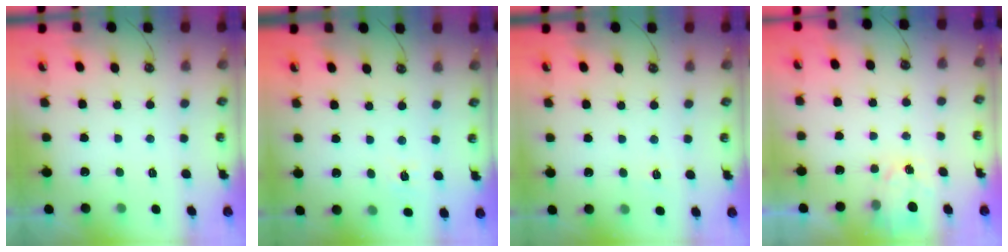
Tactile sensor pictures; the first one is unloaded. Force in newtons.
{"total": 5.1, "press": 5.0, "slide": 0.6}
{"total": 3.4, "press": 3.4, "slide": 0.4}
{"total": 2.6, "press": 2.6, "slide": 0.3}